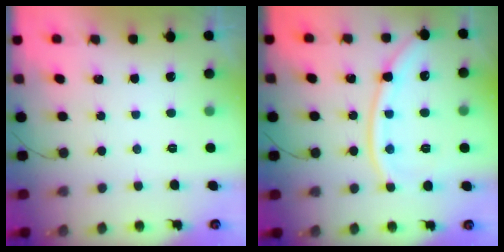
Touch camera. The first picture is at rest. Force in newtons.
{"total": 14.2, "press": 14.1, "slide": 1.5}